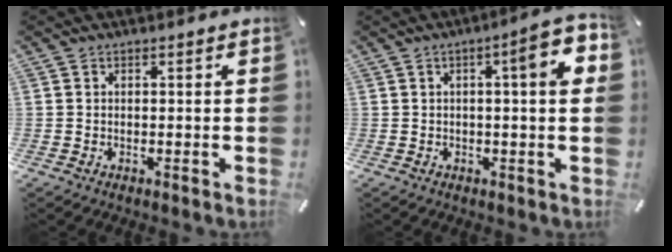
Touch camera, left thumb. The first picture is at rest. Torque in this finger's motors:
{"motor_torque": [0.29, 0.04, 1.06, -0.03, 0.07]}